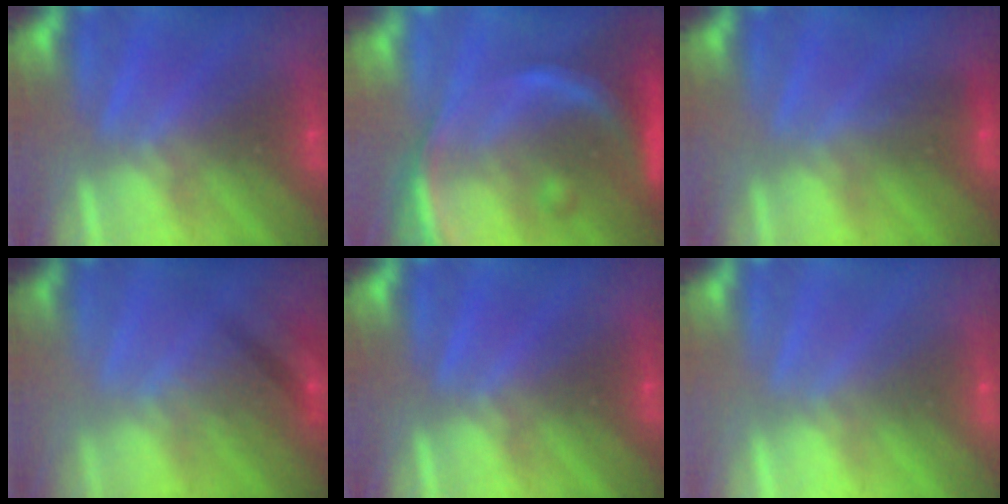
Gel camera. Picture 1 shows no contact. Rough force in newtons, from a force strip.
{"total": 9.2}
{"total": 3.2}
{"total": 2.8}
{"total": 0.0}
{"total": 2.7}